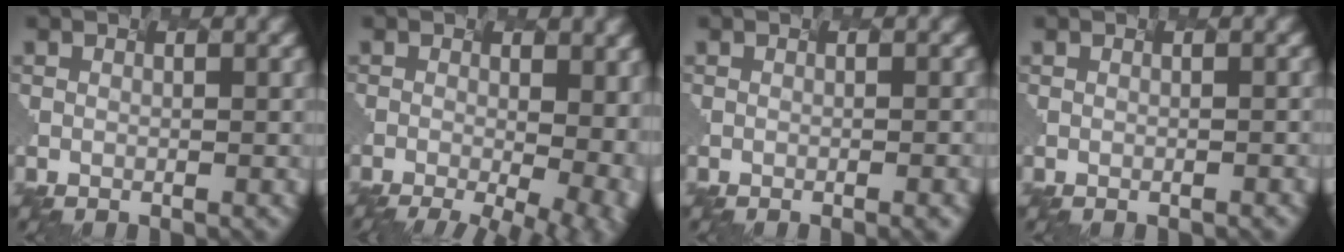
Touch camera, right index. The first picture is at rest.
{"total": 8.6, "force": [-2.2, 4.2, 7.2], "torque": [-0.049, -0.013, -0.007]}
{"total": 2.8, "force": [-0.5, 1.2, 2.4], "torque": [-0.002, 0.009, -0.005]}
{"total": 0.6, "force": [0.0, 0.4, 0.4], "torque": [0.006, 0.006, 0.000]}